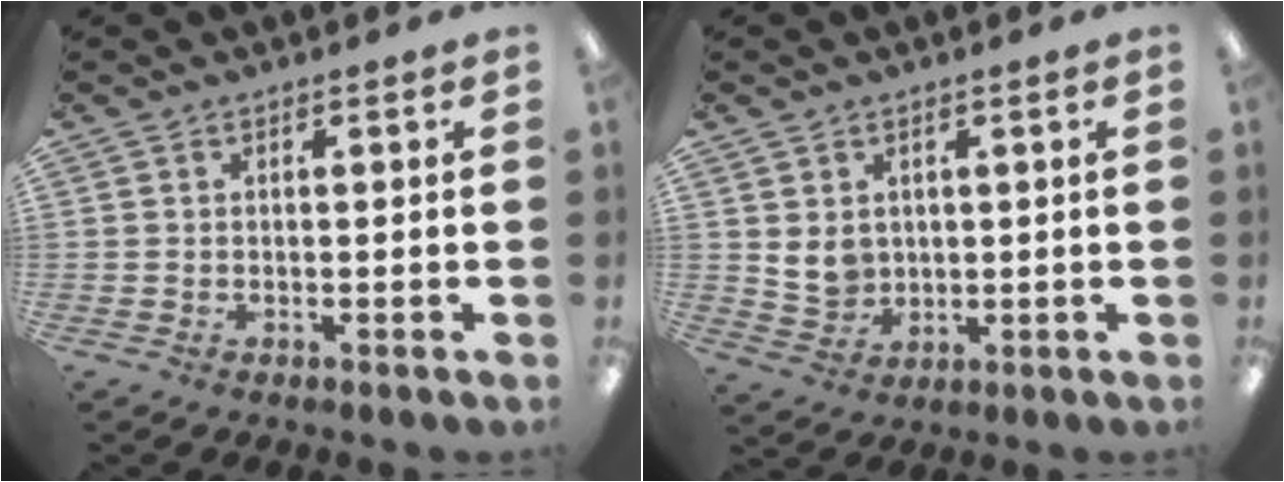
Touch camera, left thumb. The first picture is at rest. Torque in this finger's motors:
{"motor_torque": [-0.08, 0.11, 0.28, -0.41, 0.03]}